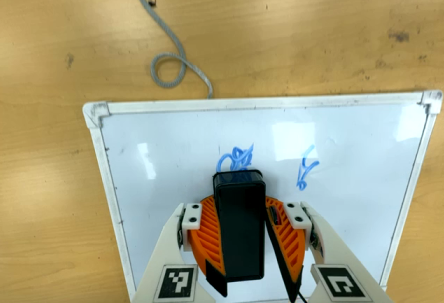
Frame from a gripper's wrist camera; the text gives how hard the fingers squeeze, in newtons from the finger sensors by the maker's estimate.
{"total": 13.7, "left": 15.2, "right": 12.1}